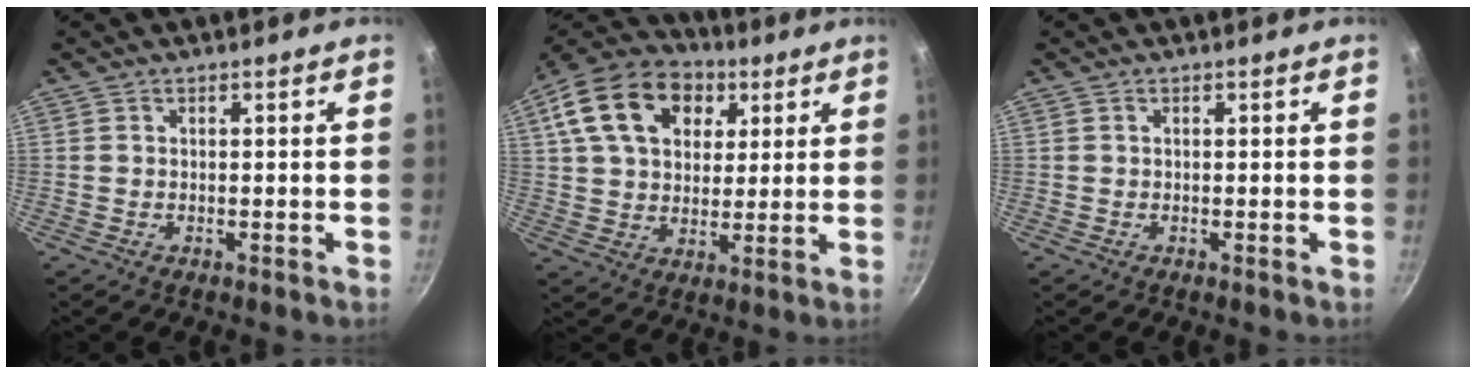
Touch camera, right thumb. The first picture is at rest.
{"total": 19.4, "force": [7.1, 13.7, 11.8], "torque": [-0.193, 0.008, 0.110]}
{"total": 0.0}